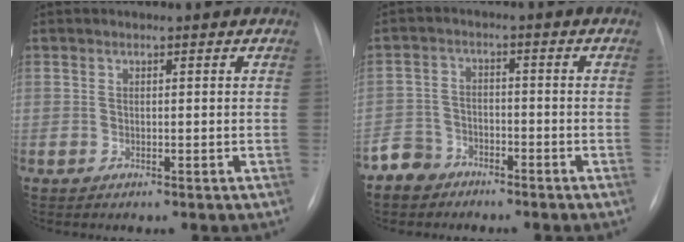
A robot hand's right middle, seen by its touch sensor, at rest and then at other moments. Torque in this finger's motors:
{"motor_torque": [0.74, -0.75, 0.16, 0.05]}